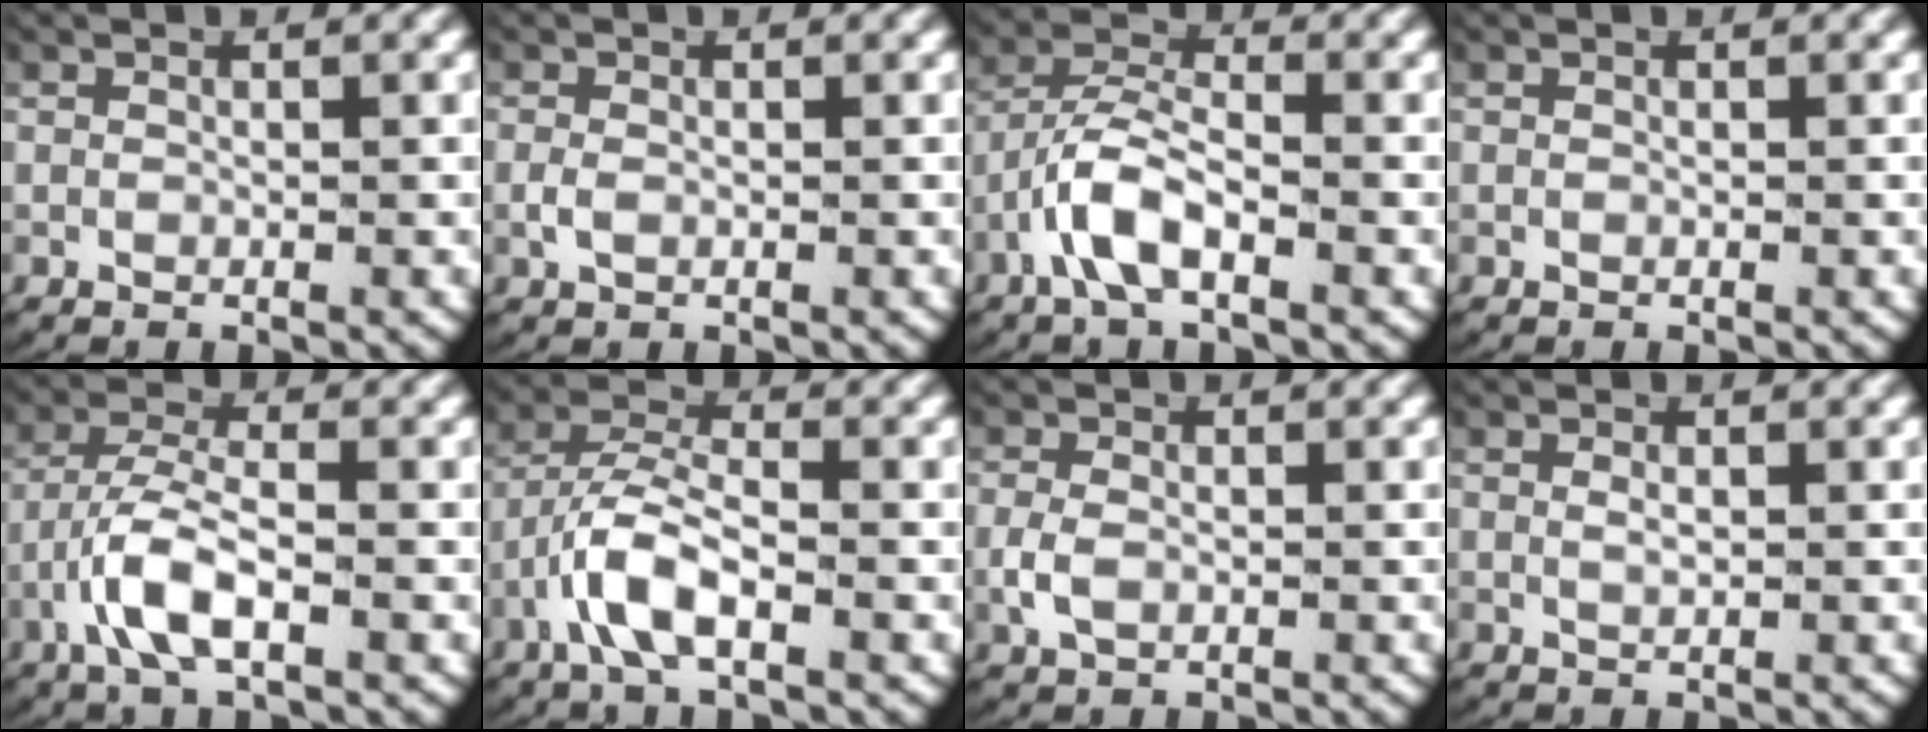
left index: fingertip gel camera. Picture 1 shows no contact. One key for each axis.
{"total": 1.0, "fx": -0.3, "fy": 0.6, "fz": 0.7, "tx": -0.026, "ty": -0.006, "tz": 0.000}
{"total": 3.7, "fx": -1.2, "fy": 2.0, "fz": 2.9, "tx": -0.074, "ty": -0.005, "tz": -0.025}
{"total": 0.0}
{"total": 4.5, "fx": -1.3, "fy": 2.0, "fz": 3.8, "tx": -0.101, "ty": -0.018, "tz": -0.016}
{"total": 4.1, "fx": -1.1, "fy": 2.1, "fz": 3.4, "tx": -0.091, "ty": -0.009, "tz": -0.019}
{"total": 1.9, "fx": -0.4, "fy": 1.3, "fz": 1.3, "tx": -0.044, "ty": -0.007, "tz": -0.002}
{"total": 0.7, "fx": 0.2, "fy": 0.1, "fz": 0.7, "tx": -0.018, "ty": -0.007, "tz": 0.008}